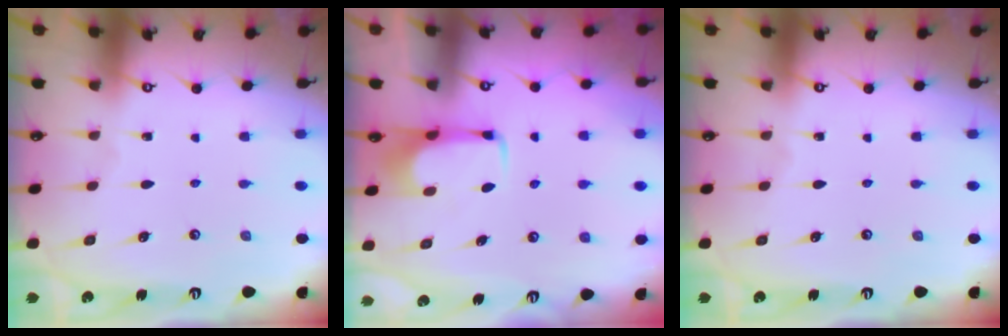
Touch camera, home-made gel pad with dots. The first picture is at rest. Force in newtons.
{"total": 1.6, "press": 1.5, "slide": 0.4}
{"total": 0.0}